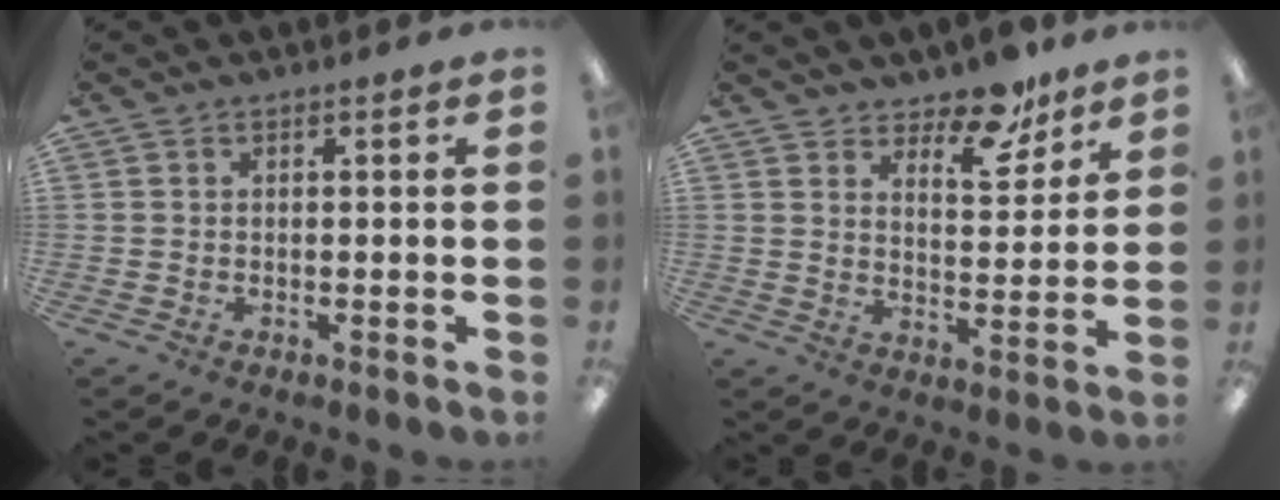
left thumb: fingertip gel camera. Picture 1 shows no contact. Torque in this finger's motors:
{"motor_torque": [-0.22, -0.14, -0.10, -0.14, 0.06]}